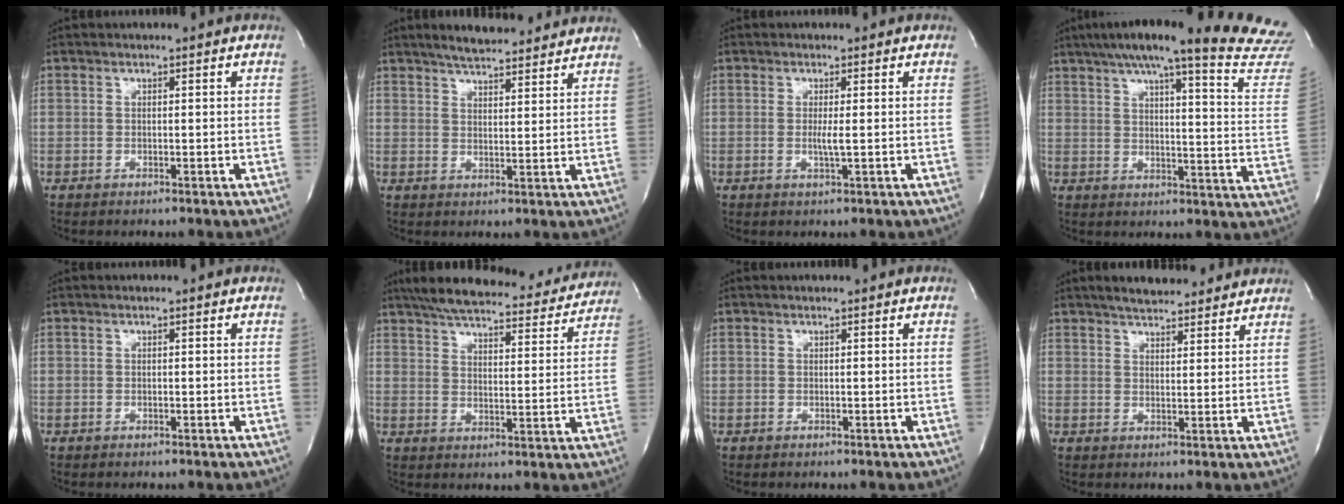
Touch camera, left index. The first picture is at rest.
{"total": 11.2, "force": [9.9, 2.1, 4.8], "torque": [-0.070, 0.013, 0.134]}
{"total": 1.8, "force": [-0.1, -0.2, 1.8], "torque": [-0.041, -0.004, -0.003]}
{"total": 28.4, "force": [25.0, 0.6, 13.5], "torque": [-0.182, -0.074, 0.295]}
{"total": 0.0}
{"total": 24.0, "force": [21.5, 5.0, 9.3], "torque": [-0.153, -0.004, 0.277]}
{"total": 0.0}
{"total": 9.8, "force": [8.5, 2.5, 4.0], "torque": [-0.056, 0.015, 0.116]}